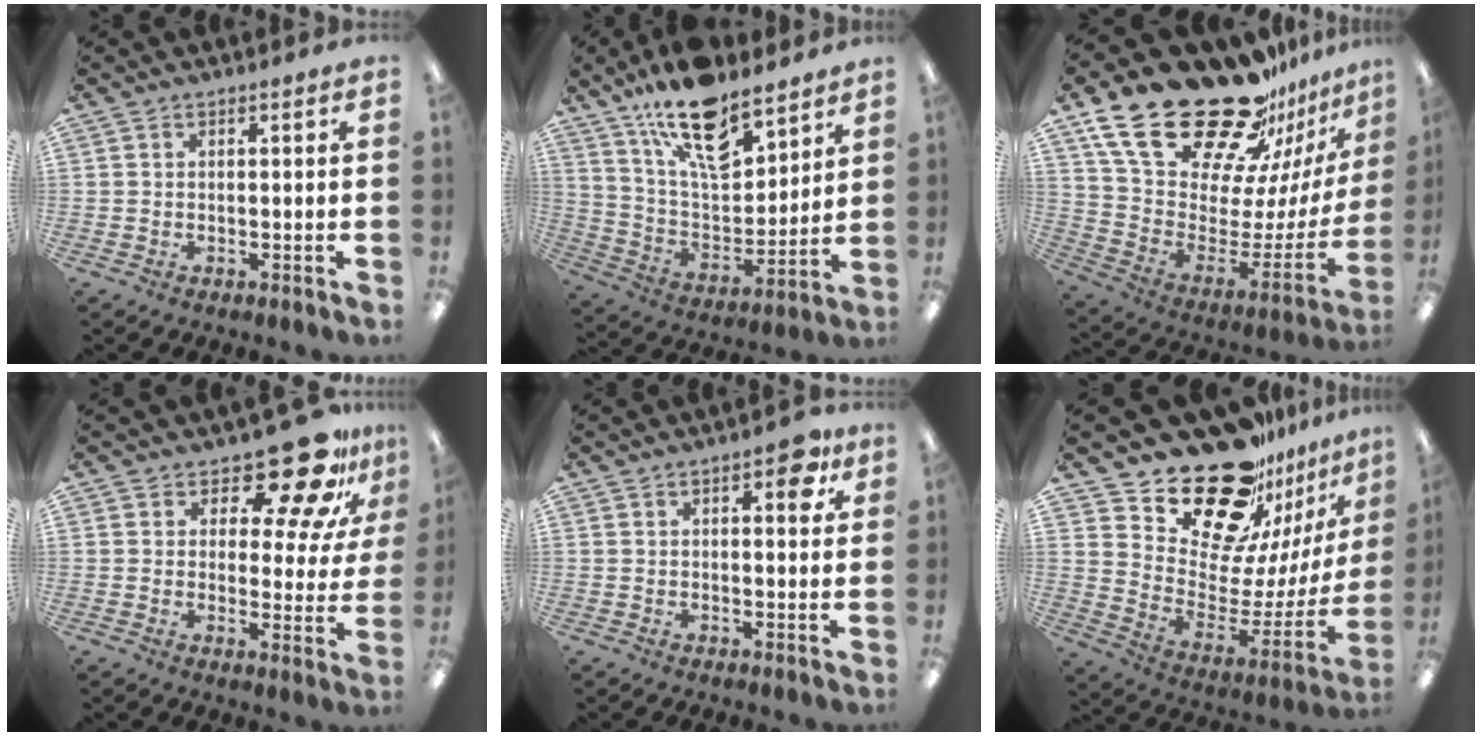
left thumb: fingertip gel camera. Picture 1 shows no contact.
{"total": 18.2, "force": [13.2, 7.4, 10.2], "torque": [-0.176, -0.079, 0.230]}
{"total": 30.3, "force": [21.4, 13.0, 16.9], "torque": [-0.281, -0.158, 0.402]}
{"total": 16.5, "force": [12.6, 5.6, 9.0], "torque": [-0.136, -0.090, 0.213]}
{"total": 6.2, "force": [2.9, 3.0, 4.6], "torque": [-0.050, -0.009, 0.040]}
{"total": 24.7, "force": [19.5, 11.5, 9.9], "torque": [-0.146, -0.143, 0.354]}